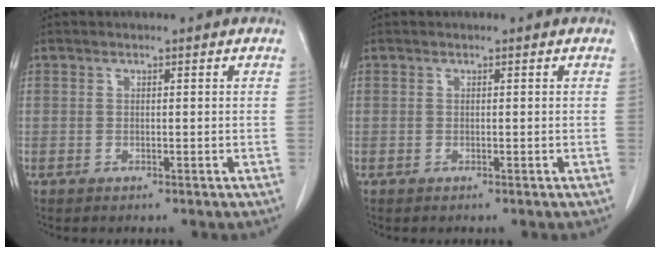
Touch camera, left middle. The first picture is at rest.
{"total": 0.0}